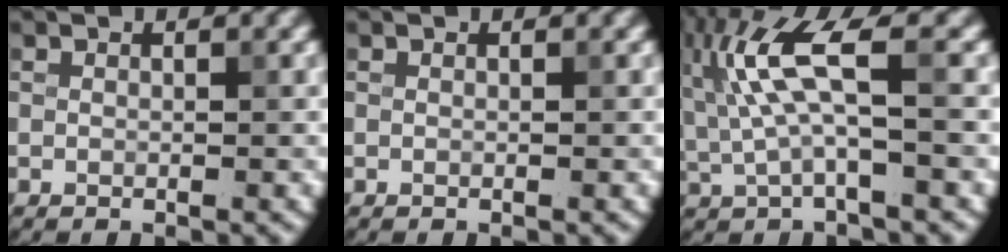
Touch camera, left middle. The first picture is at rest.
{"total": 0.0}
{"total": 6.5, "force": [1.3, 1.6, 6.2], "torque": [-0.141, 0.009, 0.023]}